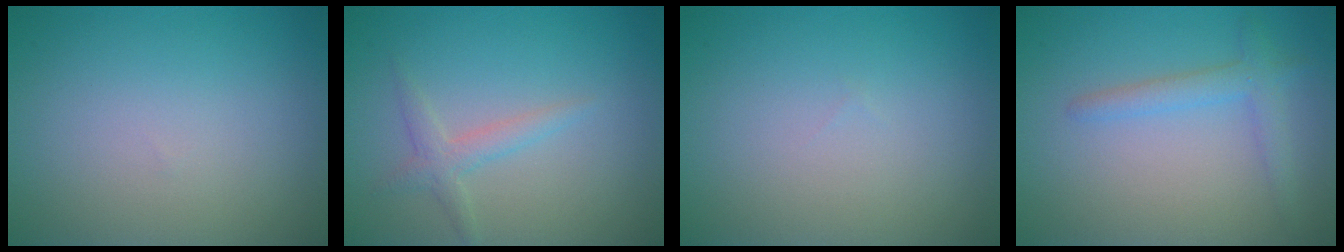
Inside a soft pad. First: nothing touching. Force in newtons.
{"total": 1.8, "press": 1.8, "slide": 0.1}
{"total": 0.0}
{"total": 2.2, "press": 2.2, "slide": 0.1}